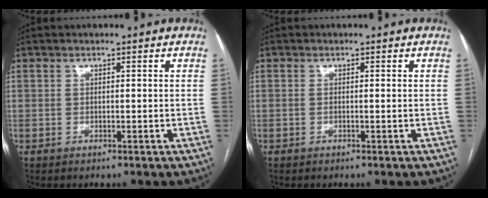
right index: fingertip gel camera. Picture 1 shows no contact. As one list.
[{"total": 0.0}]